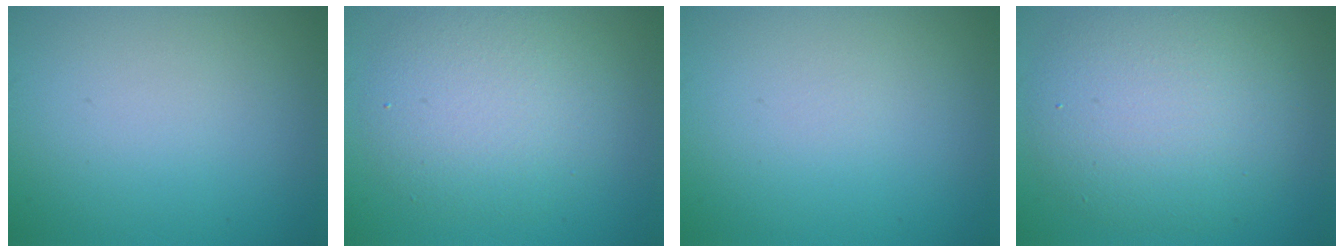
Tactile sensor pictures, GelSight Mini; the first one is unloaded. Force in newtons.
{"total": 5.2, "press": 5.2, "slide": 0.2}
{"total": 0.0}
{"total": 7.4, "press": 7.4, "slide": 0.3}